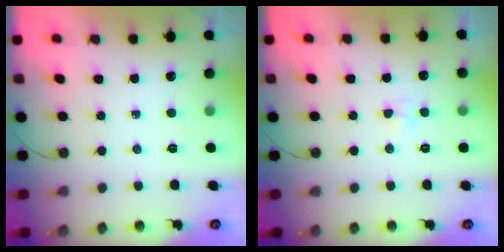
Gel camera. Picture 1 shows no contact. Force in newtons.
{"total": 2.9, "press": 2.8, "slide": 0.5}